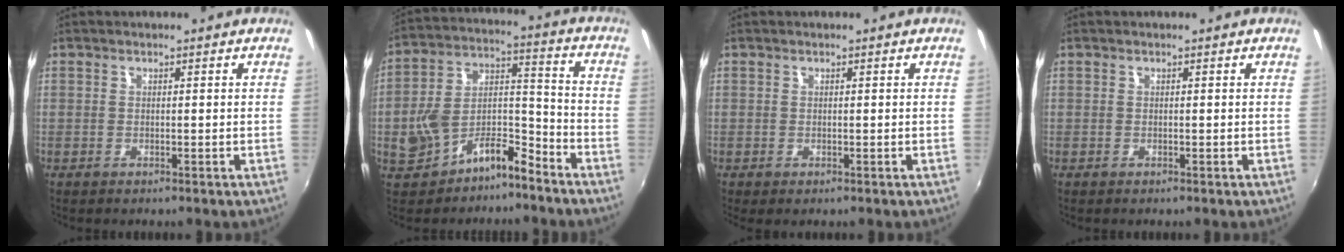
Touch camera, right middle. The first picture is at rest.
{"total": 11.0, "force": [-6.8, 5.8, 6.5], "torque": [-0.123, 0.030, -0.107]}
{"total": 0.0}
{"total": 0.0}